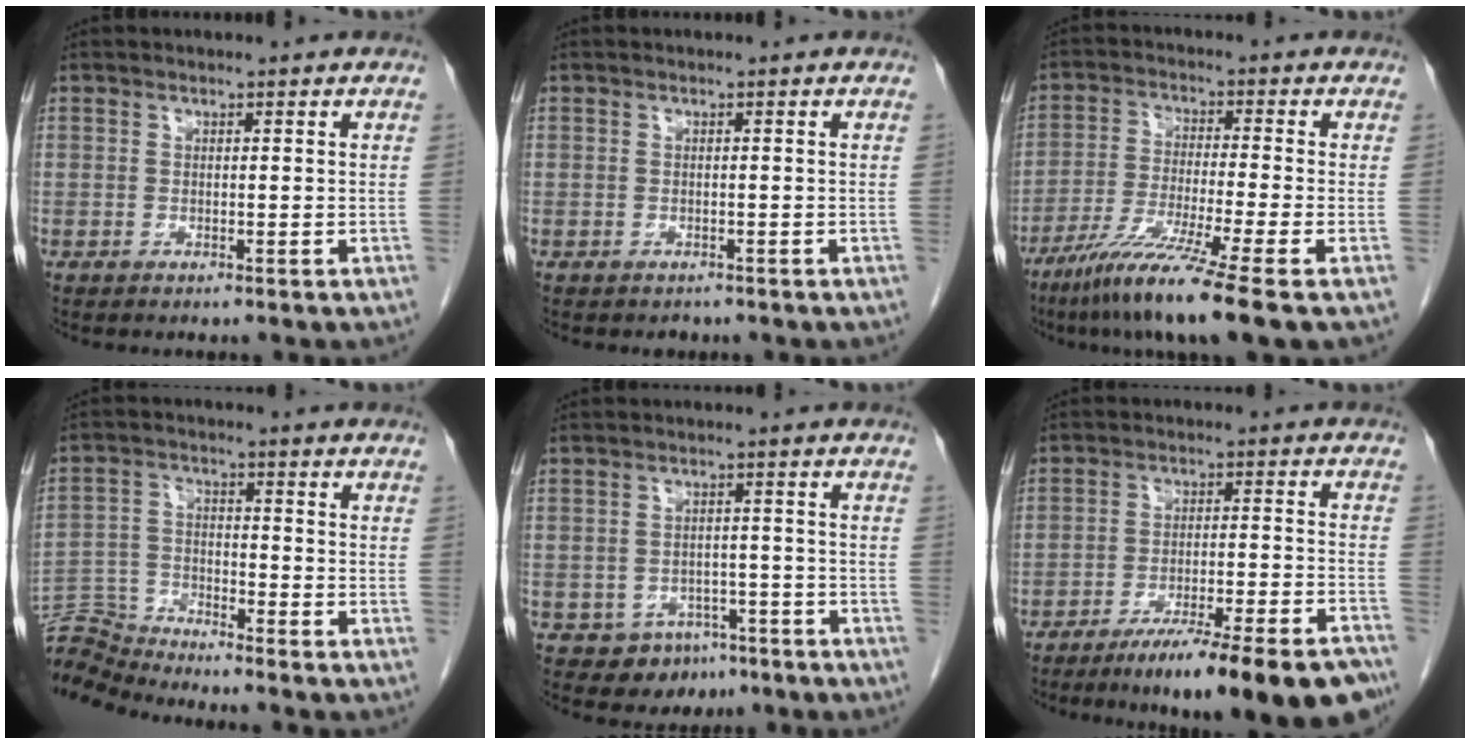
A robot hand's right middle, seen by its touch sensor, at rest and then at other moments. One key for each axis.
{"total": 1.0, "fx": -0.8, "fy": 0.6, "fz": 0.0, "tx": -0.009, "ty": -0.001, "tz": -0.012}
{"total": 11.8, "fx": -7.9, "fy": -1.9, "fz": 8.5, "tx": -0.161, "ty": -0.047, "tz": -0.140}
{"total": 7.3, "fx": -7.2, "fy": -1.4, "fz": -0.8, "tx": 0.010, "ty": 0.003, "tz": -0.138}
{"total": 5.9, "fx": -4.0, "fy": 4.1, "fz": 1.4, "tx": -0.012, "ty": 0.010, "tz": -0.048}
{"total": 19.6, "fx": -15.5, "fy": 1.3, "fz": 12.0, "tx": -0.117, "ty": -0.006, "tz": -0.226}